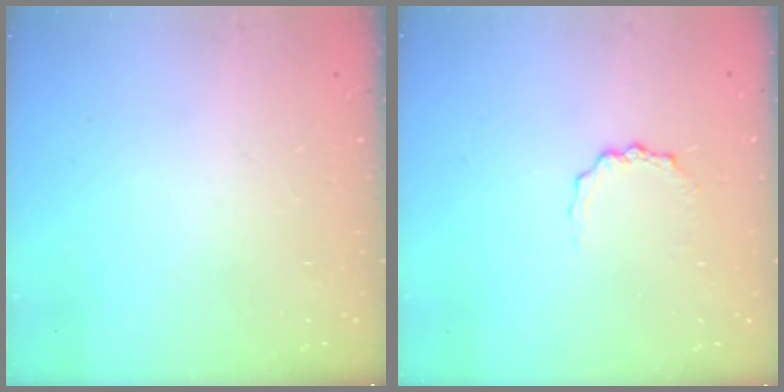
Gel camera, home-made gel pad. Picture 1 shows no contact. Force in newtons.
{"total": 2.3, "press": 2.2, "slide": 0.3}